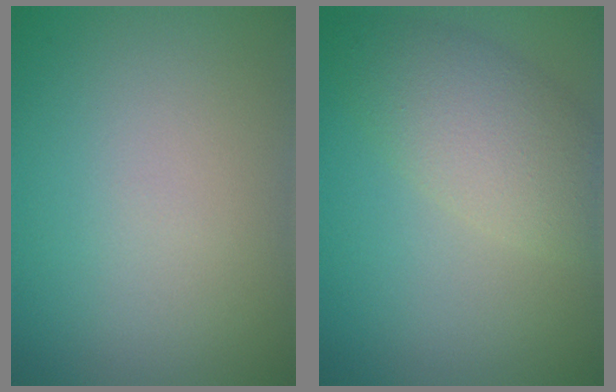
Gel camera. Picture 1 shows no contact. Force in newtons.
{"total": 5.0, "press": 5.0, "slide": 0.3}